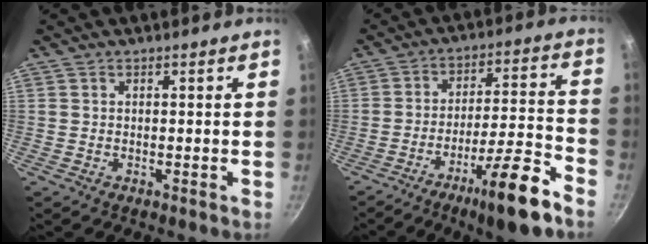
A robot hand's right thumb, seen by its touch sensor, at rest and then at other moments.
{"total": 14.5, "force": [-9.1, 1.8, 11.2], "torque": [-0.172, 0.058, -0.140]}